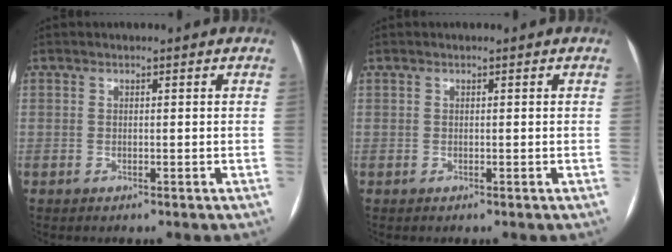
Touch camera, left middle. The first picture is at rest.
{"total": 0.0}